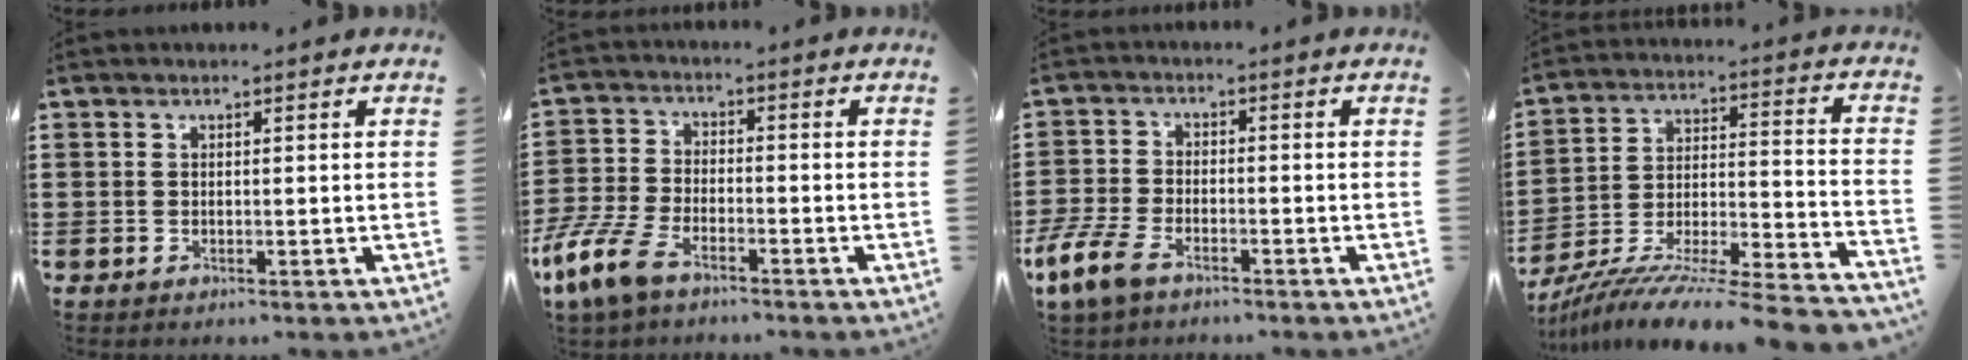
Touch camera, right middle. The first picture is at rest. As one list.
[{"total": 7.9, "force": [-5.6, 2.8, 4.9], "torque": [-0.131, -0.009, -0.113]}, {"total": 6.1, "force": [-4.1, 2.4, 3.9], "torque": [-0.113, -0.009, -0.086]}, {"total": 10.1, "force": [-9.0, -1.2, 4.3], "torque": [-0.066, -0.007, -0.181]}]